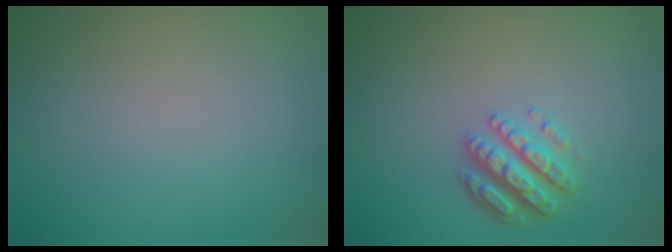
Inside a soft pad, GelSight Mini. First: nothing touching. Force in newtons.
{"total": 3.5, "press": 3.0, "slide": 1.8}